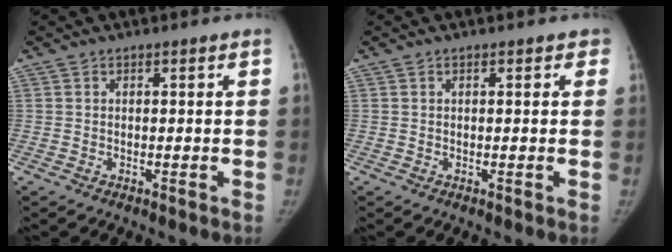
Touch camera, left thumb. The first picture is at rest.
{"total": 1.3, "force": [0.6, 0.7, 0.8], "torque": [0.005, 0.002, 0.000]}